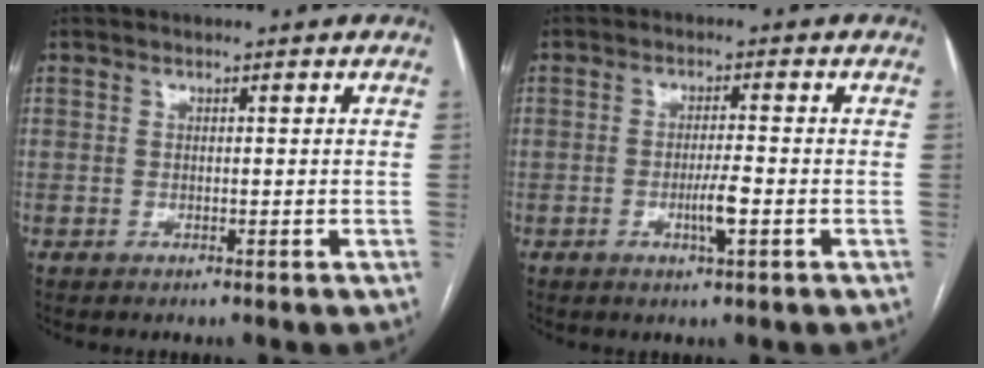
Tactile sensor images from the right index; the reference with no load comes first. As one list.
[{"total": 3.7, "force": [-1.2, 0.2, 3.5], "torque": [-0.065, -0.005, -0.020]}]